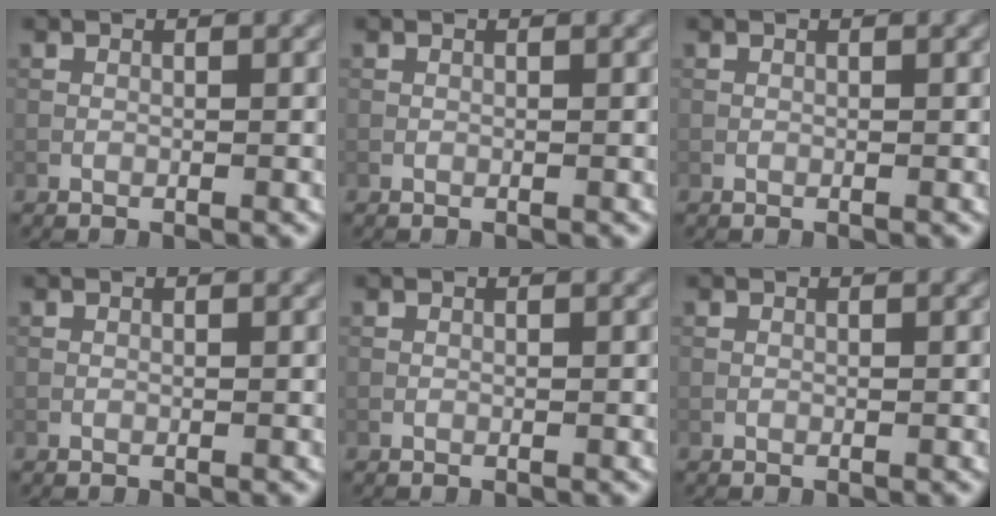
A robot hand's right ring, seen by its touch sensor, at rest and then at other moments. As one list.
[{"total": 0.0}, {"total": 0.0}, {"total": 0.0}, {"total": 0.0}, {"total": 0.0}]